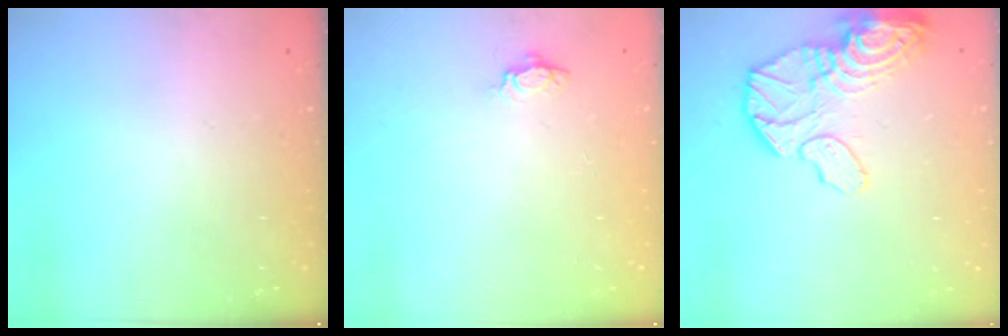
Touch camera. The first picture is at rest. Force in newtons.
{"total": 3.8, "press": 3.8, "slide": 0.3}
{"total": 17.1, "press": 16.9, "slide": 2.3}